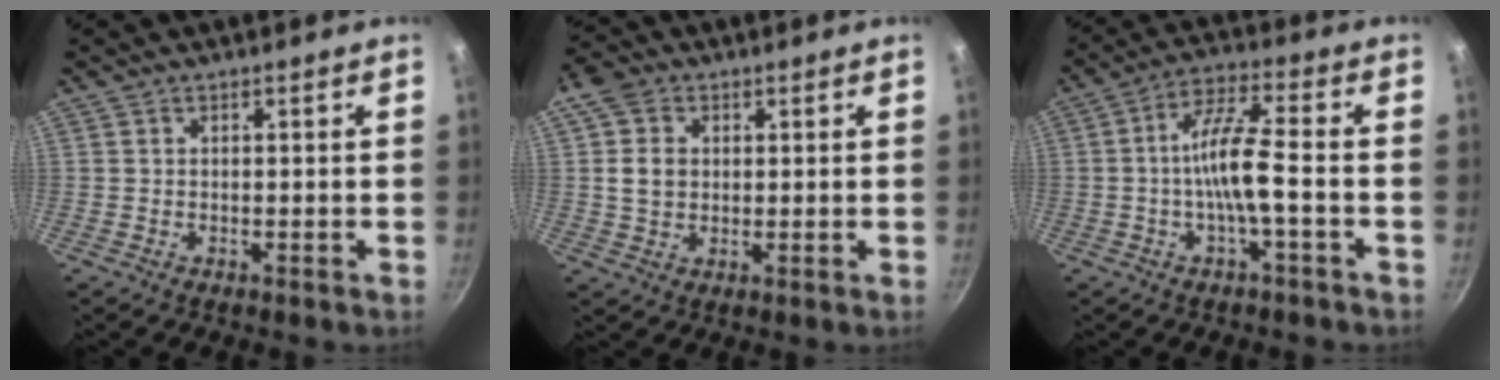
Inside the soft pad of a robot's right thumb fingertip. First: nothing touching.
{"total": 6.7, "force": [1.2, 5.4, 3.9], "torque": [-0.054, 0.003, 0.015]}
{"total": 8.9, "force": [-2.0, 1.7, 8.6], "torque": [-0.166, 0.032, -0.044]}